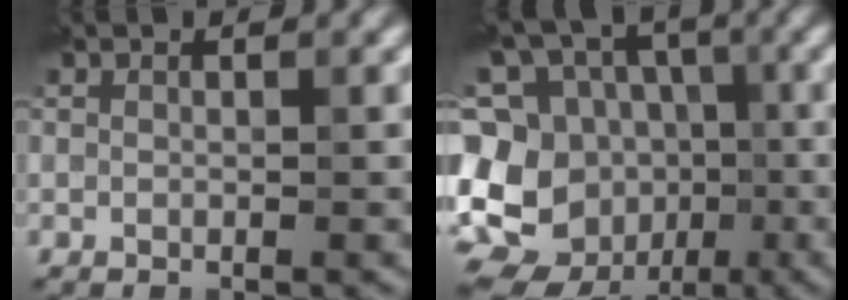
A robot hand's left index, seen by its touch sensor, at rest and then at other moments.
{"total": 15.4, "force": [-5.1, 13.1, 6.4], "torque": [-0.150, 0.006, -0.077]}